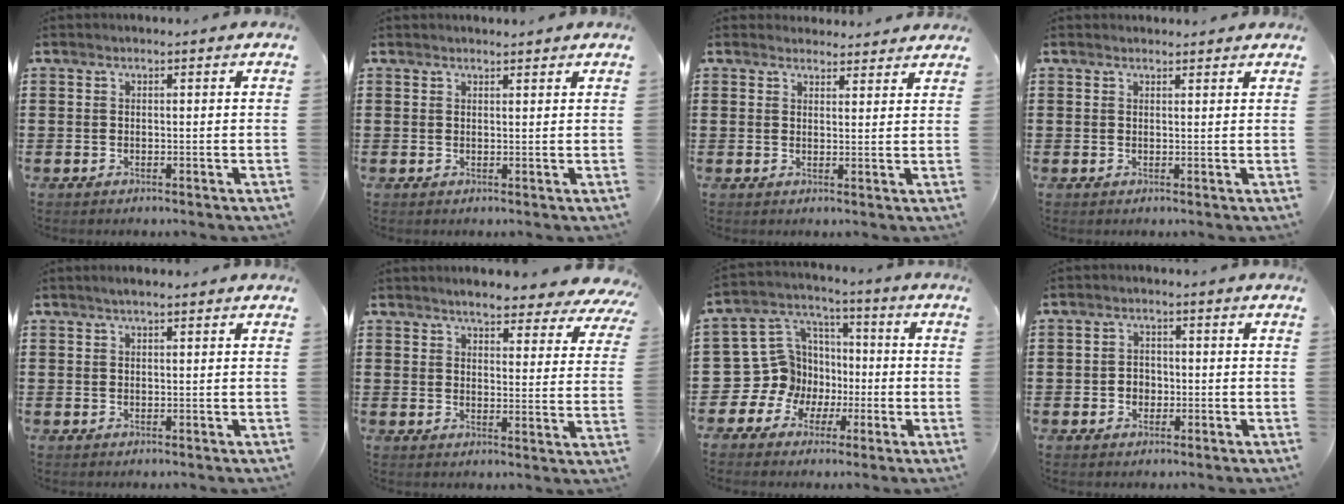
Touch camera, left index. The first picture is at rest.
{"total": 1.1, "force": [1.1, 0.1, 0.3], "torque": [-0.007, 0.001, 0.021]}
{"total": 2.6, "force": [2.5, 0.6, 0.1], "torque": [-0.001, -0.008, 0.047]}
{"total": 1.1, "force": [1.1, 0.3, 0.0], "torque": [-0.002, 0.001, 0.022]}
{"total": 1.5, "force": [1.1, 0.2, 0.9], "torque": [-0.019, 0.003, 0.020]}
{"total": 4.9, "force": [4.6, 0.4, 1.7], "torque": [-0.044, -0.023, 0.078]}
{"total": 10.8, "force": [-1.4, 10.6, 2.0], "torque": [-0.101, -0.002, -0.017]}
{"total": 2.2, "force": [-0.4, 1.9, 0.9], "torque": [-0.023, 0.005, -0.012]}